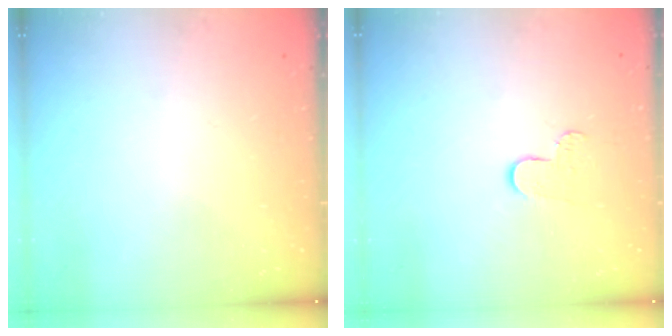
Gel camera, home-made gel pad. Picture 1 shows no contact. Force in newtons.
{"total": 6.2, "press": 6.1, "slide": 0.5}